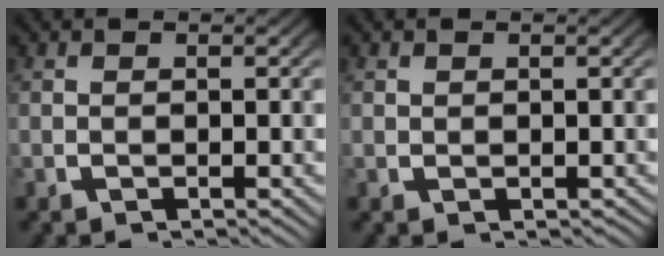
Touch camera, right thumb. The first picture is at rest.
{"total": 0.5, "force": [0.1, 0.5, 0.1], "torque": [-0.001, -0.007, 0.011]}